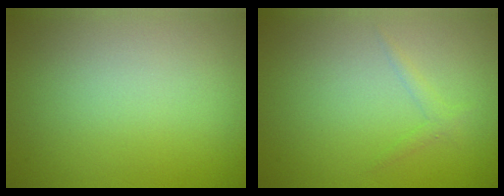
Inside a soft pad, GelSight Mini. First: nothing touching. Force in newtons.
{"total": 0.9, "press": 0.9, "slide": 0.0}